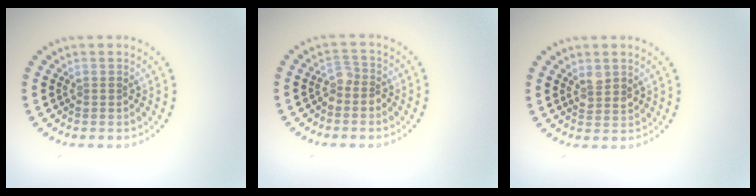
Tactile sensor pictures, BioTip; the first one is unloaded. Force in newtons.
{"total": 1.7, "press": 1.3, "slide": 1.1}
{"total": 1.6, "press": 1.5, "slide": 0.7}